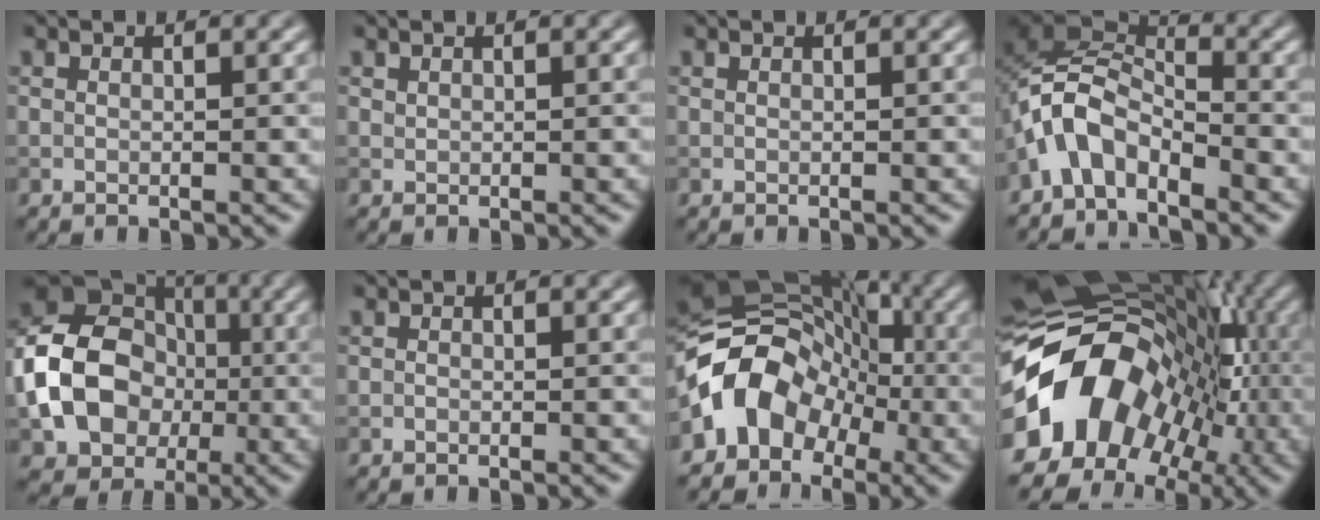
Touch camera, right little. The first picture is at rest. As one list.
[{"total": 0.5, "force": [0.5, 0.1, 0.0], "torque": [-0.001, 0.001, 0.014]}, {"total": 0.0}, {"total": 5.1, "force": [-3.0, 2.9, 3.0], "torque": [-0.046, 0.011, -0.071]}, {"total": 11.0, "force": [-1.5, 8.5, 6.8], "torque": [-0.130, 0.000, -0.038]}, {"total": 0.0}, {"total": 8.9, "force": [-3.1, 6.7, 5.0], "torque": [-0.069, 0.016, -0.073]}, {"total": 15.6, "force": [-3.0, 11.3, 10.3], "torque": [-0.161, 0.005, -0.067]}]